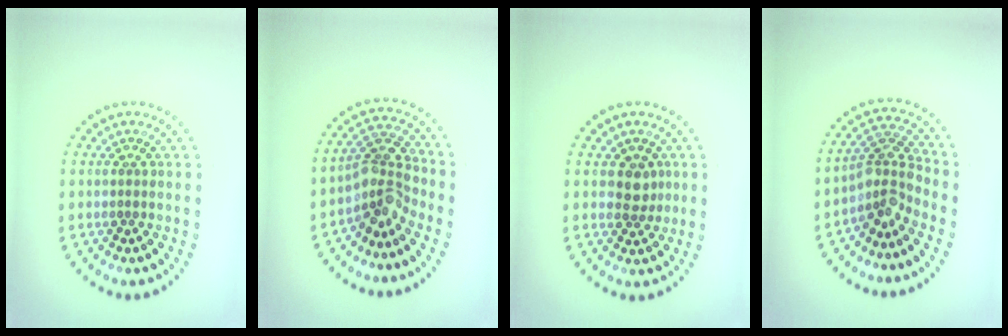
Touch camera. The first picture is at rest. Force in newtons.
{"total": 3.6, "press": 3.0, "slide": 2.0}
{"total": 2.0, "press": 1.8, "slide": 0.9}
{"total": 3.6, "press": 2.6, "slide": 2.6}